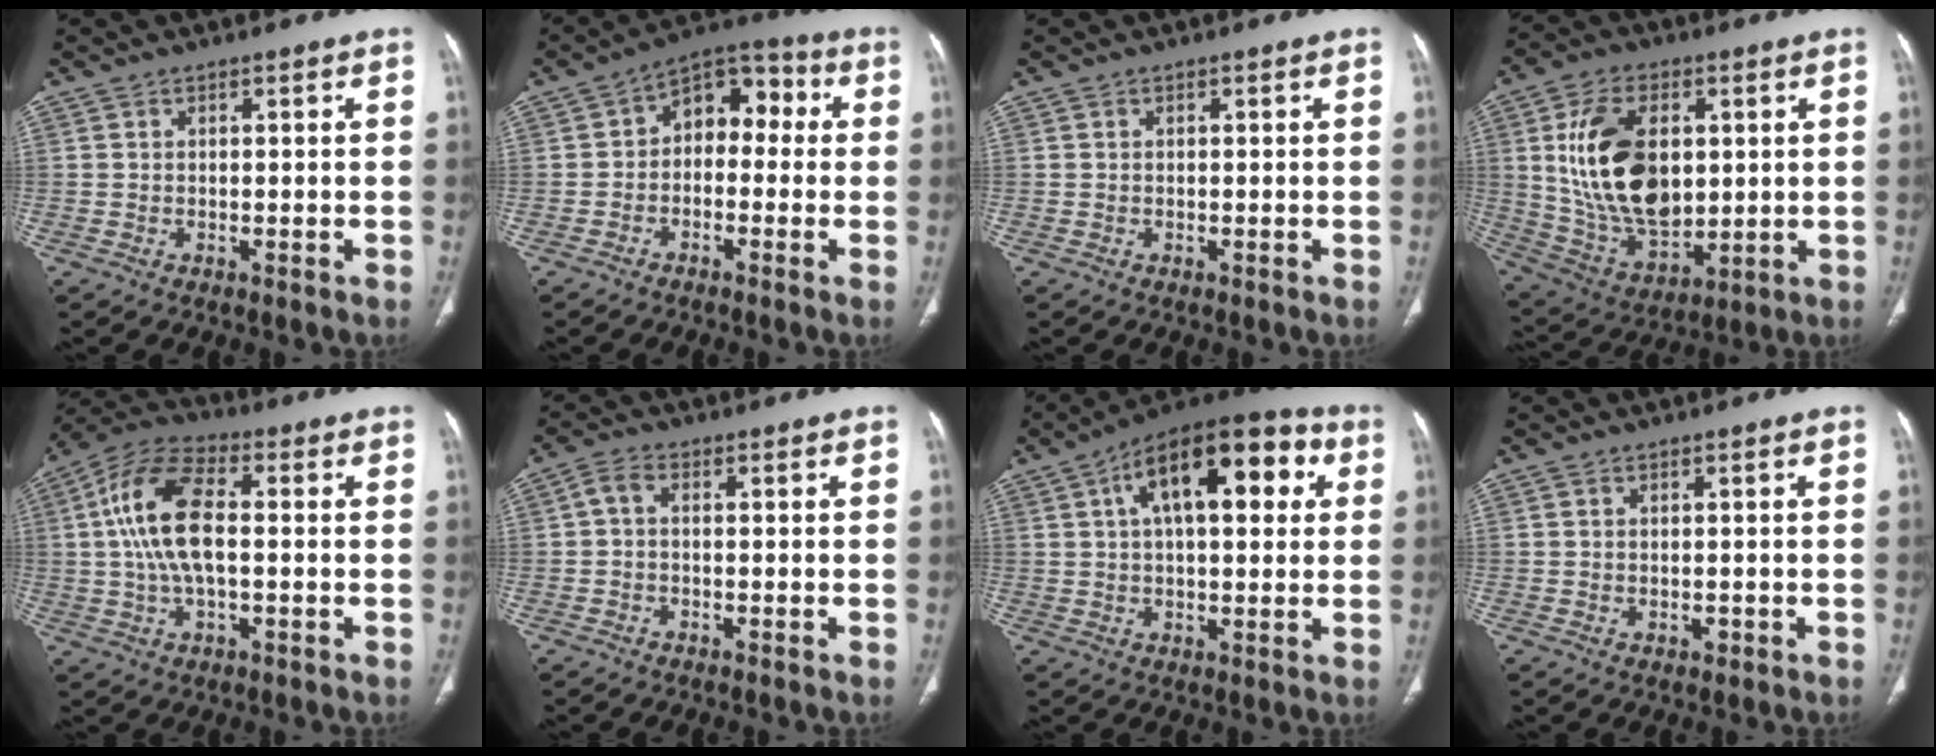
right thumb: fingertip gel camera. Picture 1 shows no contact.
{"total": 9.2, "force": [0.0, 6.3, 6.7], "torque": [-0.058, 0.041, -0.020]}
{"total": 0.0}
{"total": 19.6, "force": [3.1, 12.0, 15.2], "torque": [-0.254, -0.016, 0.073]}
{"total": 13.8, "force": [0.9, 6.5, 12.1], "torque": [-0.246, 0.027, 0.012]}
{"total": 2.6, "force": [-0.1, 1.5, 2.0], "torque": [-0.038, 0.010, -0.009]}
{"total": 19.4, "force": [5.9, 8.9, 16.1], "torque": [-0.218, 0.027, 0.081]}
{"total": 0.9, "force": [-0.2, 0.7, 0.5], "torque": [-0.006, -0.001, 0.001]}